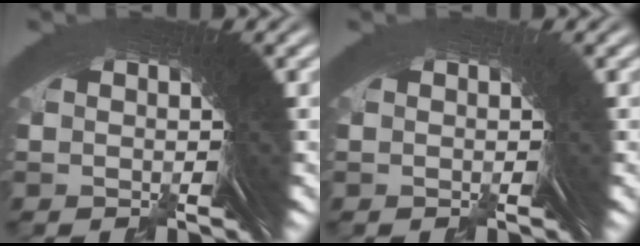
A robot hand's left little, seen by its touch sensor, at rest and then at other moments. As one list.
[{"total": 1.2, "force": [0.3, -0.5, -1.0], "torque": [0.019, 0.006, 0.004]}]